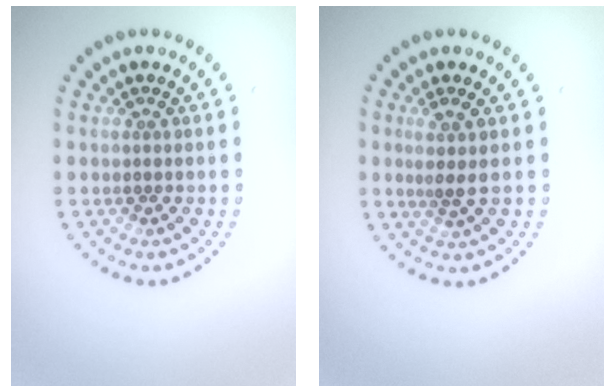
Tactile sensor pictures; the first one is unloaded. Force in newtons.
{"total": 1.9, "press": 1.5, "slide": 1.2}